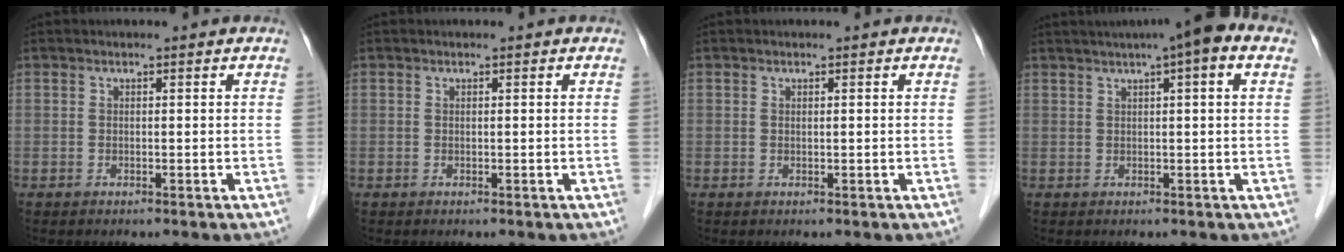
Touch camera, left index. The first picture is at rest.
{"total": 0.0}
{"total": 0.0}
{"total": 7.8, "force": [4.4, 0.6, 6.5], "torque": [-0.088, 0.035, 0.057]}